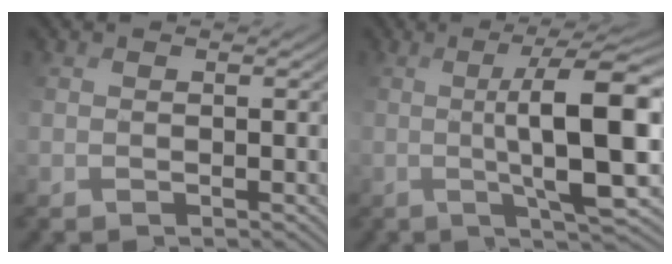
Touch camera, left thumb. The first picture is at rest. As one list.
[{"total": 10.9, "force": [0.5, 1.4, 10.8], "torque": [-0.159, 0.014, 0.019]}]